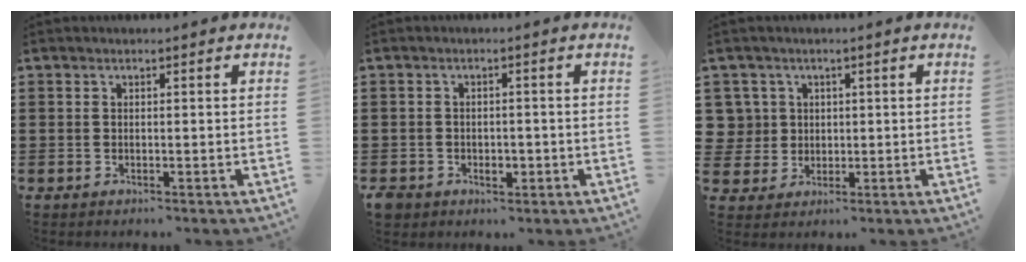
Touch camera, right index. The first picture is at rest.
{"total": 2.5, "force": [-1.3, 1.8, 1.1], "torque": [-0.026, 0.002, -0.028]}
{"total": 4.4, "force": [1.0, 4.3, 0.3], "torque": [-0.028, 0.014, 0.018]}